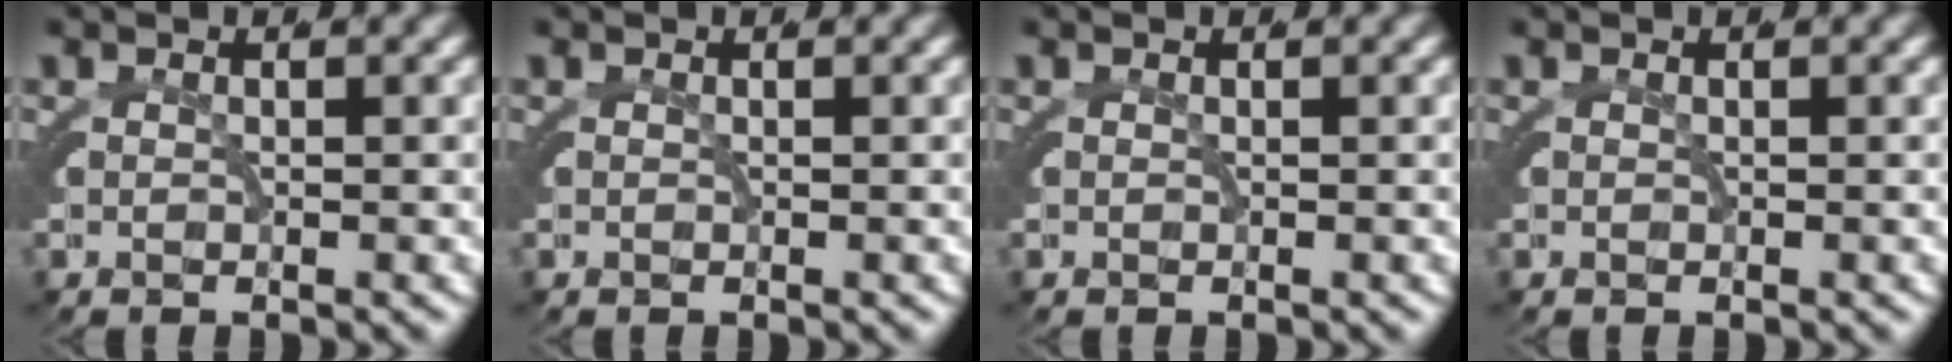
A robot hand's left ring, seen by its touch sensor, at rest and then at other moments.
{"total": 0.0}
{"total": 0.0}
{"total": 0.0}